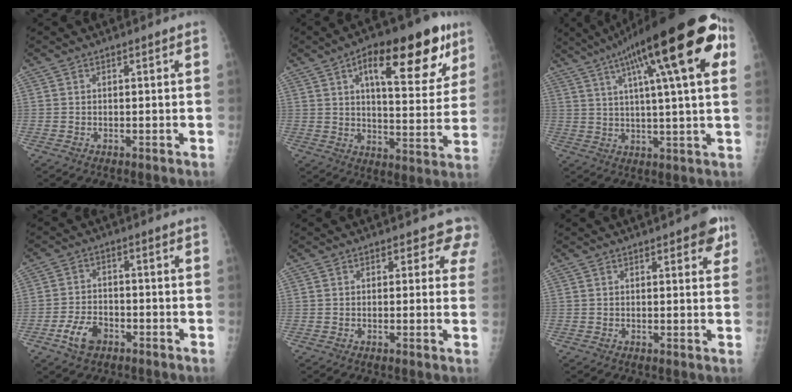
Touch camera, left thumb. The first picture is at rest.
{"total": 21.0, "force": [10.2, 8.1, 16.5], "torque": [-0.194, -0.020, 0.146]}
{"total": 24.6, "force": [10.2, 5.2, 21.8], "torque": [-0.331, 0.013, 0.148]}
{"total": 5.9, "force": [-3.2, 3.7, 3.4], "torque": [-0.059, 0.019, -0.056]}
{"total": 4.1, "force": [3.5, 2.1, 0.6], "torque": [0.033, -0.015, 0.019]}
{"total": 5.1, "force": [2.7, 1.9, 3.9], "torque": [-0.027, -0.007, 0.025]}